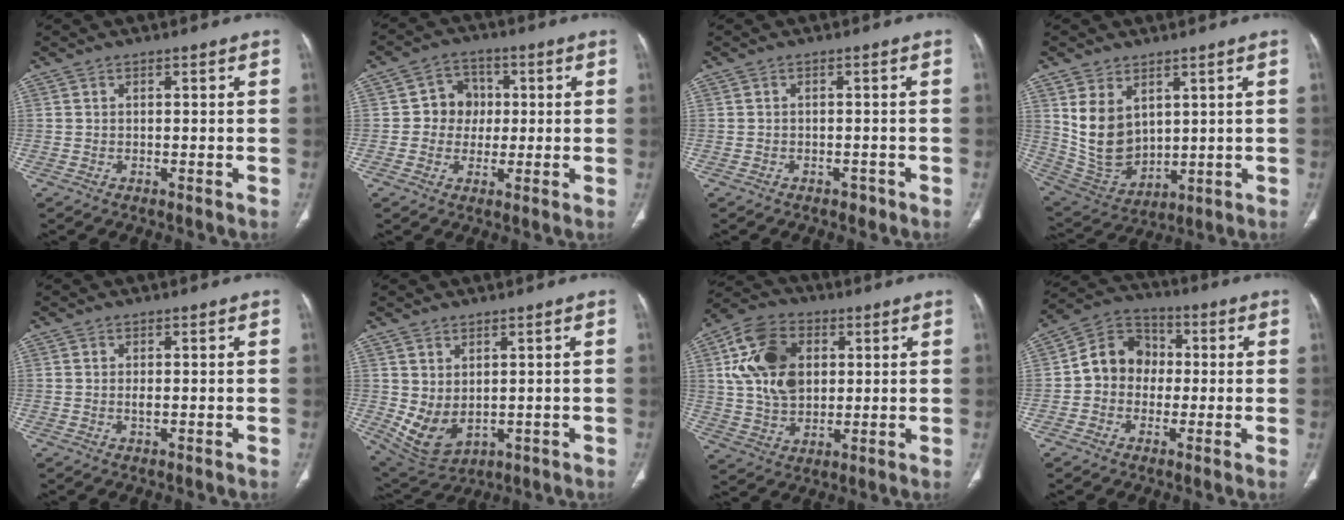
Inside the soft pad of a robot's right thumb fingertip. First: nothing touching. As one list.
[{"total": 6.6, "force": [0.3, 6.0, 2.7], "torque": [0.001, 0.012, -0.003]}, {"total": 1.3, "force": [-1.0, 0.9, 0.2], "torque": [-0.001, 0.006, -0.013]}, {"total": 11.8, "force": [3.8, 8.0, 7.8], "torque": [-0.126, -0.021, 0.104]}, {"total": 1.0, "force": [0.0, 0.4, 1.0], "torque": [-0.022, -0.002, 0.001]}, {"total": 7.7, "force": [0.3, 5.0, 5.8], "torque": [-0.101, -0.009, 0.035]}, {"total": 15.2, "force": [3.5, 10.5, 10.4], "torque": [-0.173, 0.003, 0.065]}, {"total": 10.0, "force": [-0.2, 8.6, 5.0], "torque": [-0.057, 0.031, -0.019]}]